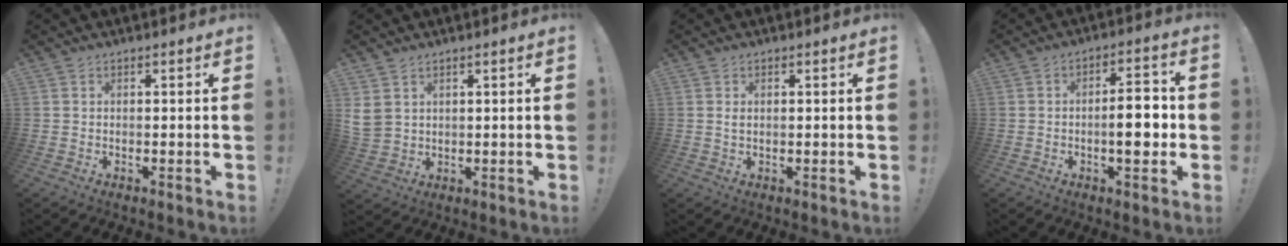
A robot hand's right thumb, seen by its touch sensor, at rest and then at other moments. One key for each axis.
{"total": 5.3, "fx": 2.6, "fy": 3.9, "fz": 2.5, "tx": -0.062, "ty": -0.010, "tz": 0.054}
{"total": 1.1, "fx": 0.5, "fy": 0.5, "fz": 0.8, "tx": -0.009, "ty": 0.000, "tz": 0.006}
{"total": 9.7, "fx": -1.4, "fy": 3.3, "fz": 9.1, "tx": -0.118, "ty": 0.005, "tz": -0.028}